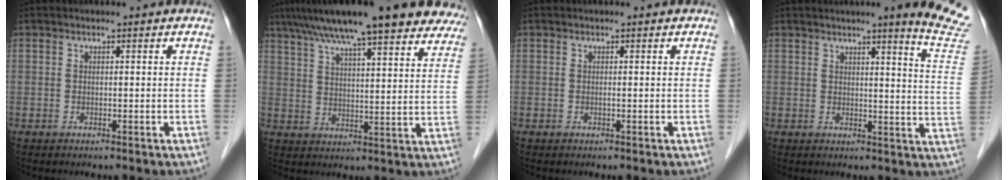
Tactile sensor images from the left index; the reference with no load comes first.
{"total": 24.7, "force": [19.7, 3.7, 14.4], "torque": [-0.219, 0.038, 0.258]}
{"total": 0.0}
{"total": 11.7, "force": [10.2, -1.2, 5.6], "torque": [-0.057, -0.069, 0.093]}